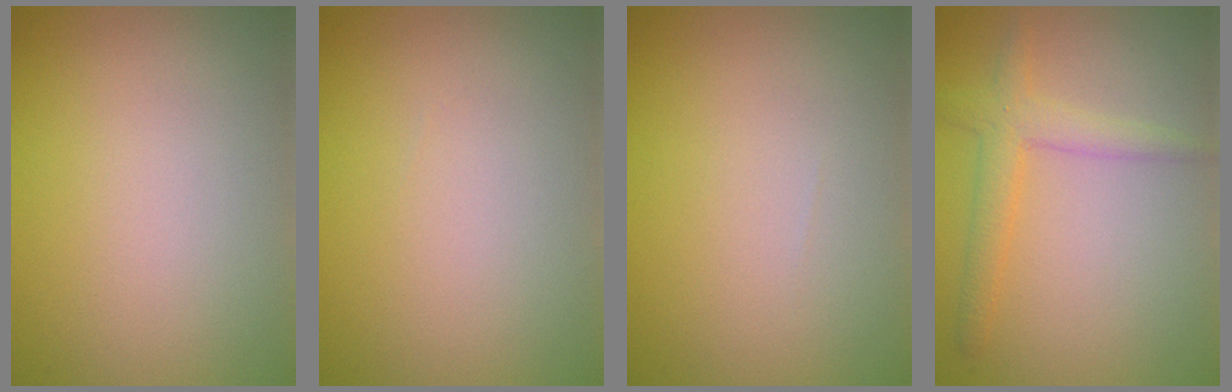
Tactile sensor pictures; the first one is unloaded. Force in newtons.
{"total": 0.0}
{"total": 0.0}
{"total": 2.8, "press": 2.8, "slide": 0.2}